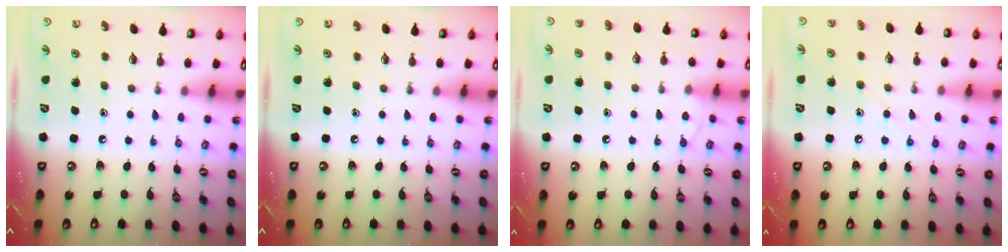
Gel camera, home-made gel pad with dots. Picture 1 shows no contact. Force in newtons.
{"total": 0.0}
{"total": 5.8, "press": 5.7, "slide": 0.6}
{"total": 6.4, "press": 6.4, "slide": 0.4}